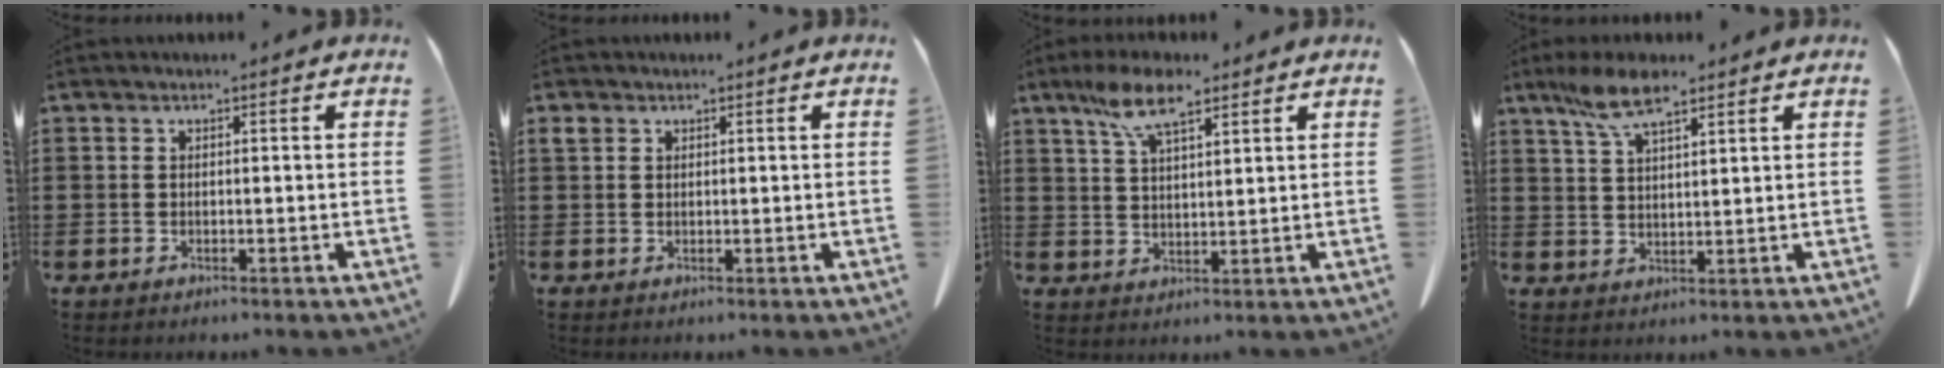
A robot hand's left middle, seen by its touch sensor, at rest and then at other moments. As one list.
[{"total": 1.1, "force": [0.6, 0.8, 0.4], "torque": [-0.012, 0.004, 0.012]}, {"total": 7.8, "force": [5.0, 2.1, 5.6], "torque": [-0.121, 0.004, 0.089]}, {"total": 6.8, "force": [4.6, 1.7, 4.7], "torque": [-0.104, -0.001, 0.083]}]